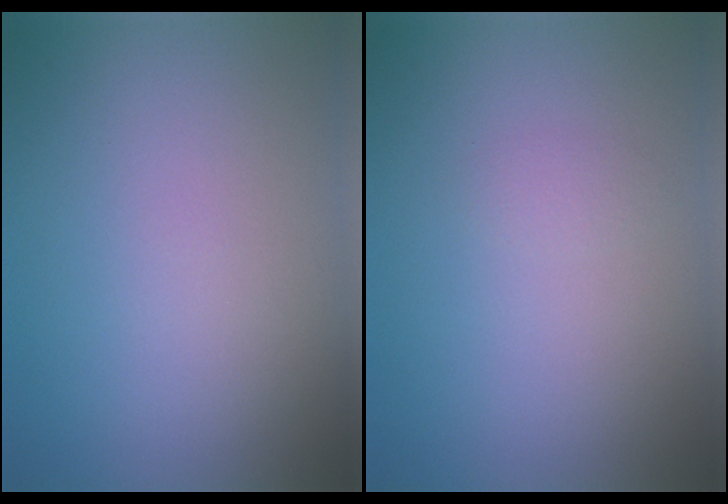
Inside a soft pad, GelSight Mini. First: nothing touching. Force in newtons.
{"total": 0.7, "press": 0.7, "slide": 0.0}